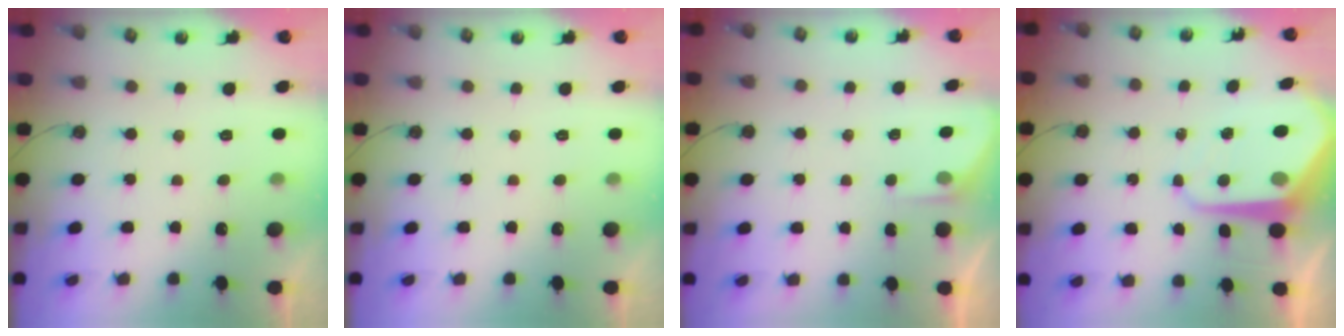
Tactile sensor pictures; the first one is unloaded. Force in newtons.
{"total": 0.0}
{"total": 1.4, "press": 1.3, "slide": 0.2}
{"total": 9.5, "press": 9.5, "slide": 0.7}